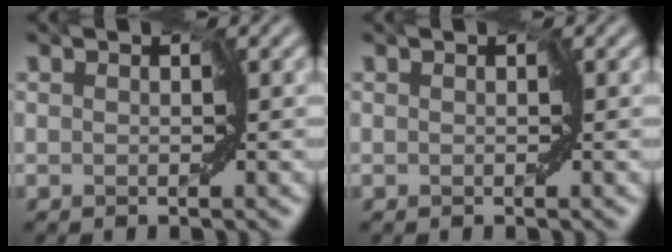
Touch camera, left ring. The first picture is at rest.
{"total": 0.0}